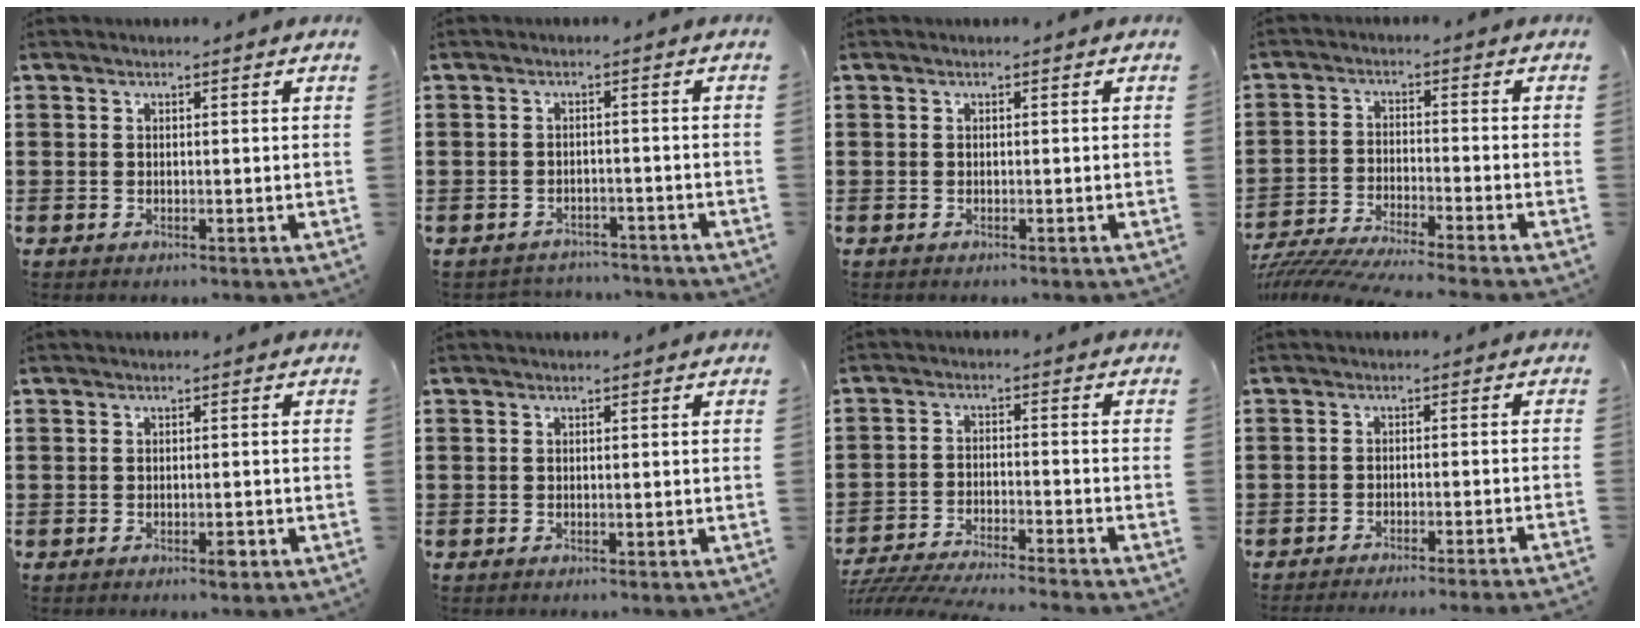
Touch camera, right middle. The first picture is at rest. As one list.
[{"total": 2.1, "force": [-2.1, 0.3, -0.2], "torque": [-0.006, -0.001, -0.046]}, {"total": 0.0}, {"total": 5.5, "force": [-5.2, -0.6, 1.6], "torque": [-0.046, -0.022, -0.108]}, {"total": 1.5, "force": [-0.9, 0.5, 1.1], "torque": [-0.021, -0.002, -0.015]}, {"total": 0.0}, {"total": 5.3, "force": [-5.1, 0.0, 1.3], "torque": [-0.034, -0.009, -0.104]}, {"total": 2.3, "force": [-2.1, -0.6, 0.6], "torque": [-0.012, -0.002, -0.044]}]